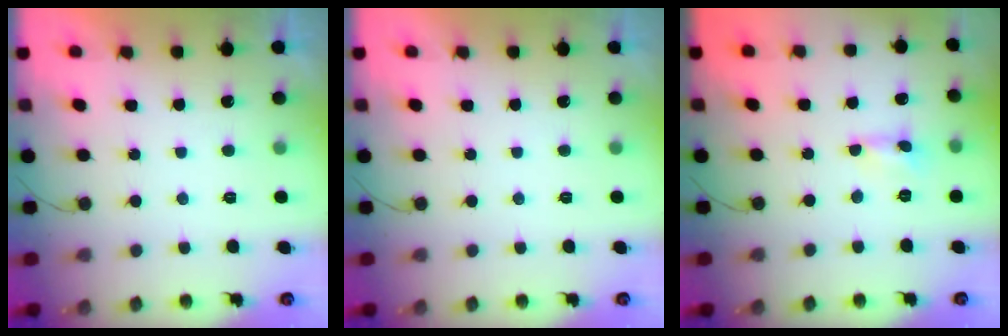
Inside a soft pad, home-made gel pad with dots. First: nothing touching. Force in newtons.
{"total": 0.0}
{"total": 0.0}